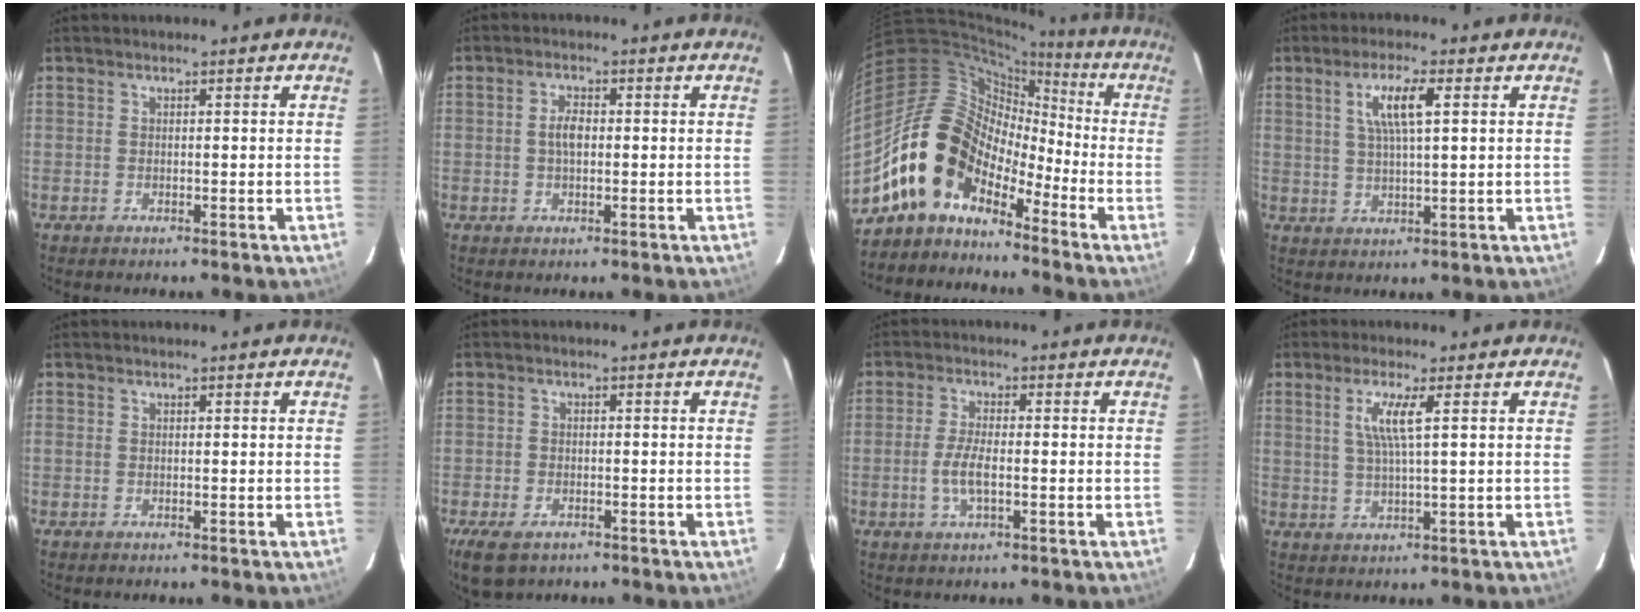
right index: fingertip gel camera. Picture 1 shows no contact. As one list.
[{"total": 2.9, "force": [0.0, 1.6, 2.4], "torque": [-0.047, 0.005, 0.001]}, {"total": 13.5, "force": [-9.2, 7.9, 6.0], "torque": [-0.108, 0.023, -0.179]}, {"total": 6.5, "force": [2.3, 1.0, 6.0], "torque": [-0.113, 0.003, 0.042]}, {"total": 0.0}, {"total": 6.5, "force": [-4.1, 3.7, 3.3], "torque": [-0.087, -0.020, -0.070]}, {"total": 4.5, "force": [-1.2, 1.2, 4.1], "torque": [-0.088, -0.002, -0.025]}, {"total": 4.8, "force": [1.7, -0.4, 4.5], "torque": [-0.086, -0.003, 0.032]}]